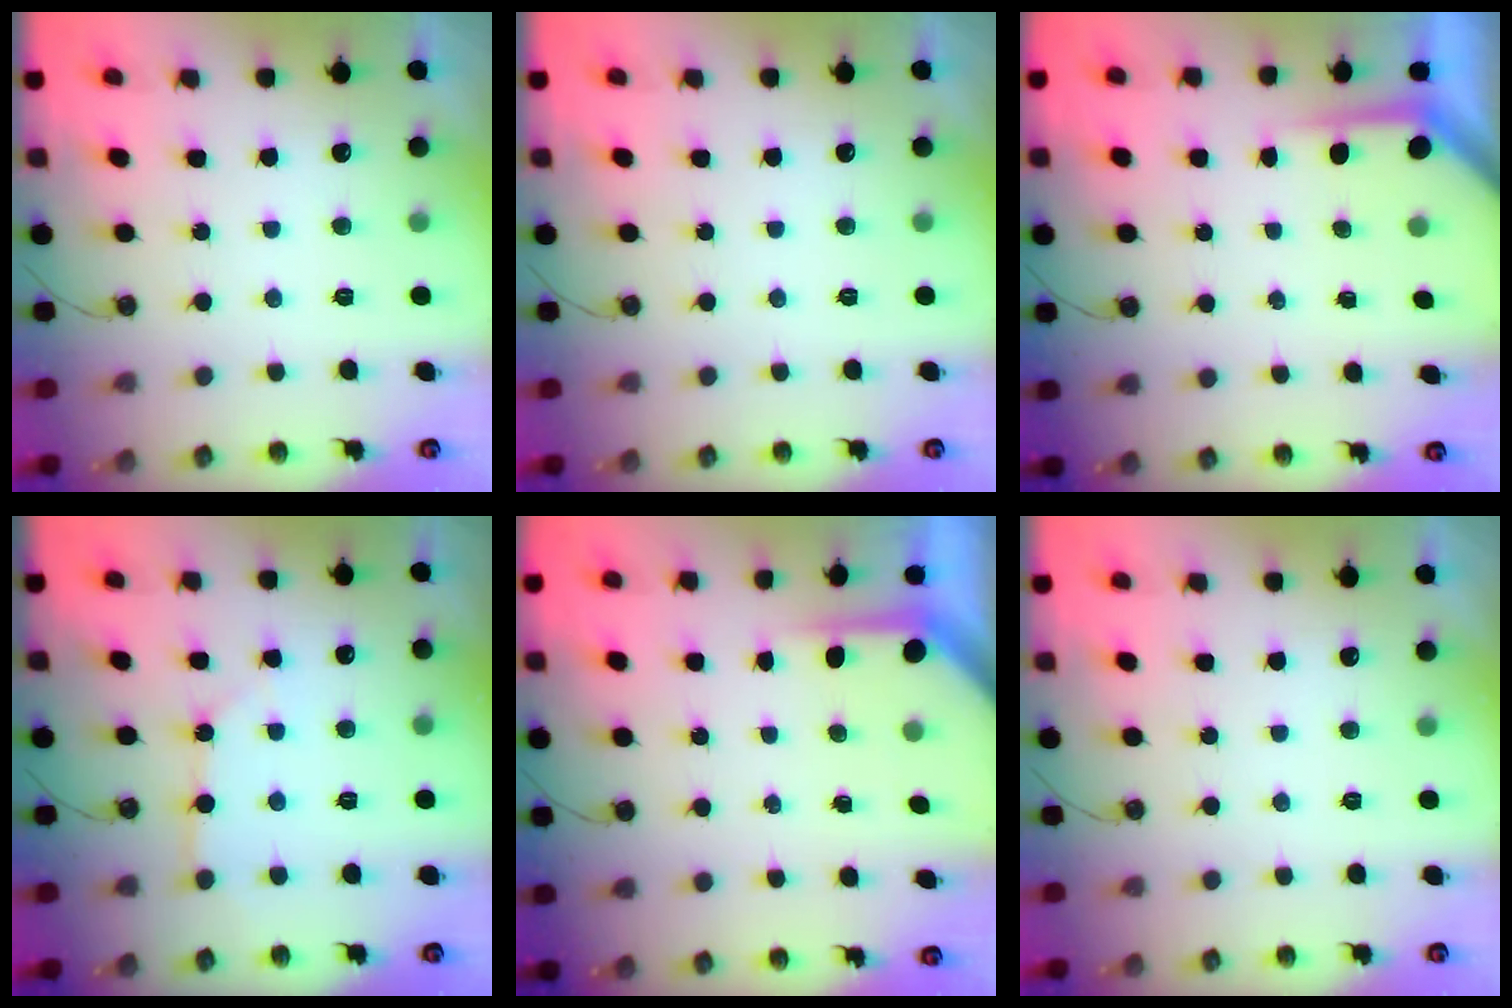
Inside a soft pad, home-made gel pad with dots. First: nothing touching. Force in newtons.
{"total": 0.0}
{"total": 3.0, "press": 3.0, "slide": 0.3}
{"total": 2.9, "press": 2.8, "slide": 0.4}
{"total": 3.5, "press": 3.5, "slide": 0.4}
{"total": 0.0}